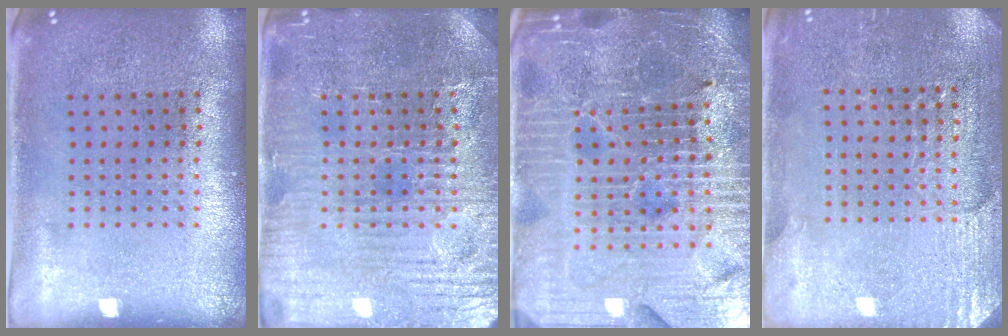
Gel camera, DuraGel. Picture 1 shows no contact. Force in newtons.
{"total": 4.2, "press": 4.1, "slide": 0.9}
{"total": 5.9, "press": 5.3, "slide": 2.4}
{"total": 2.9, "press": 2.9, "slide": 0.4}